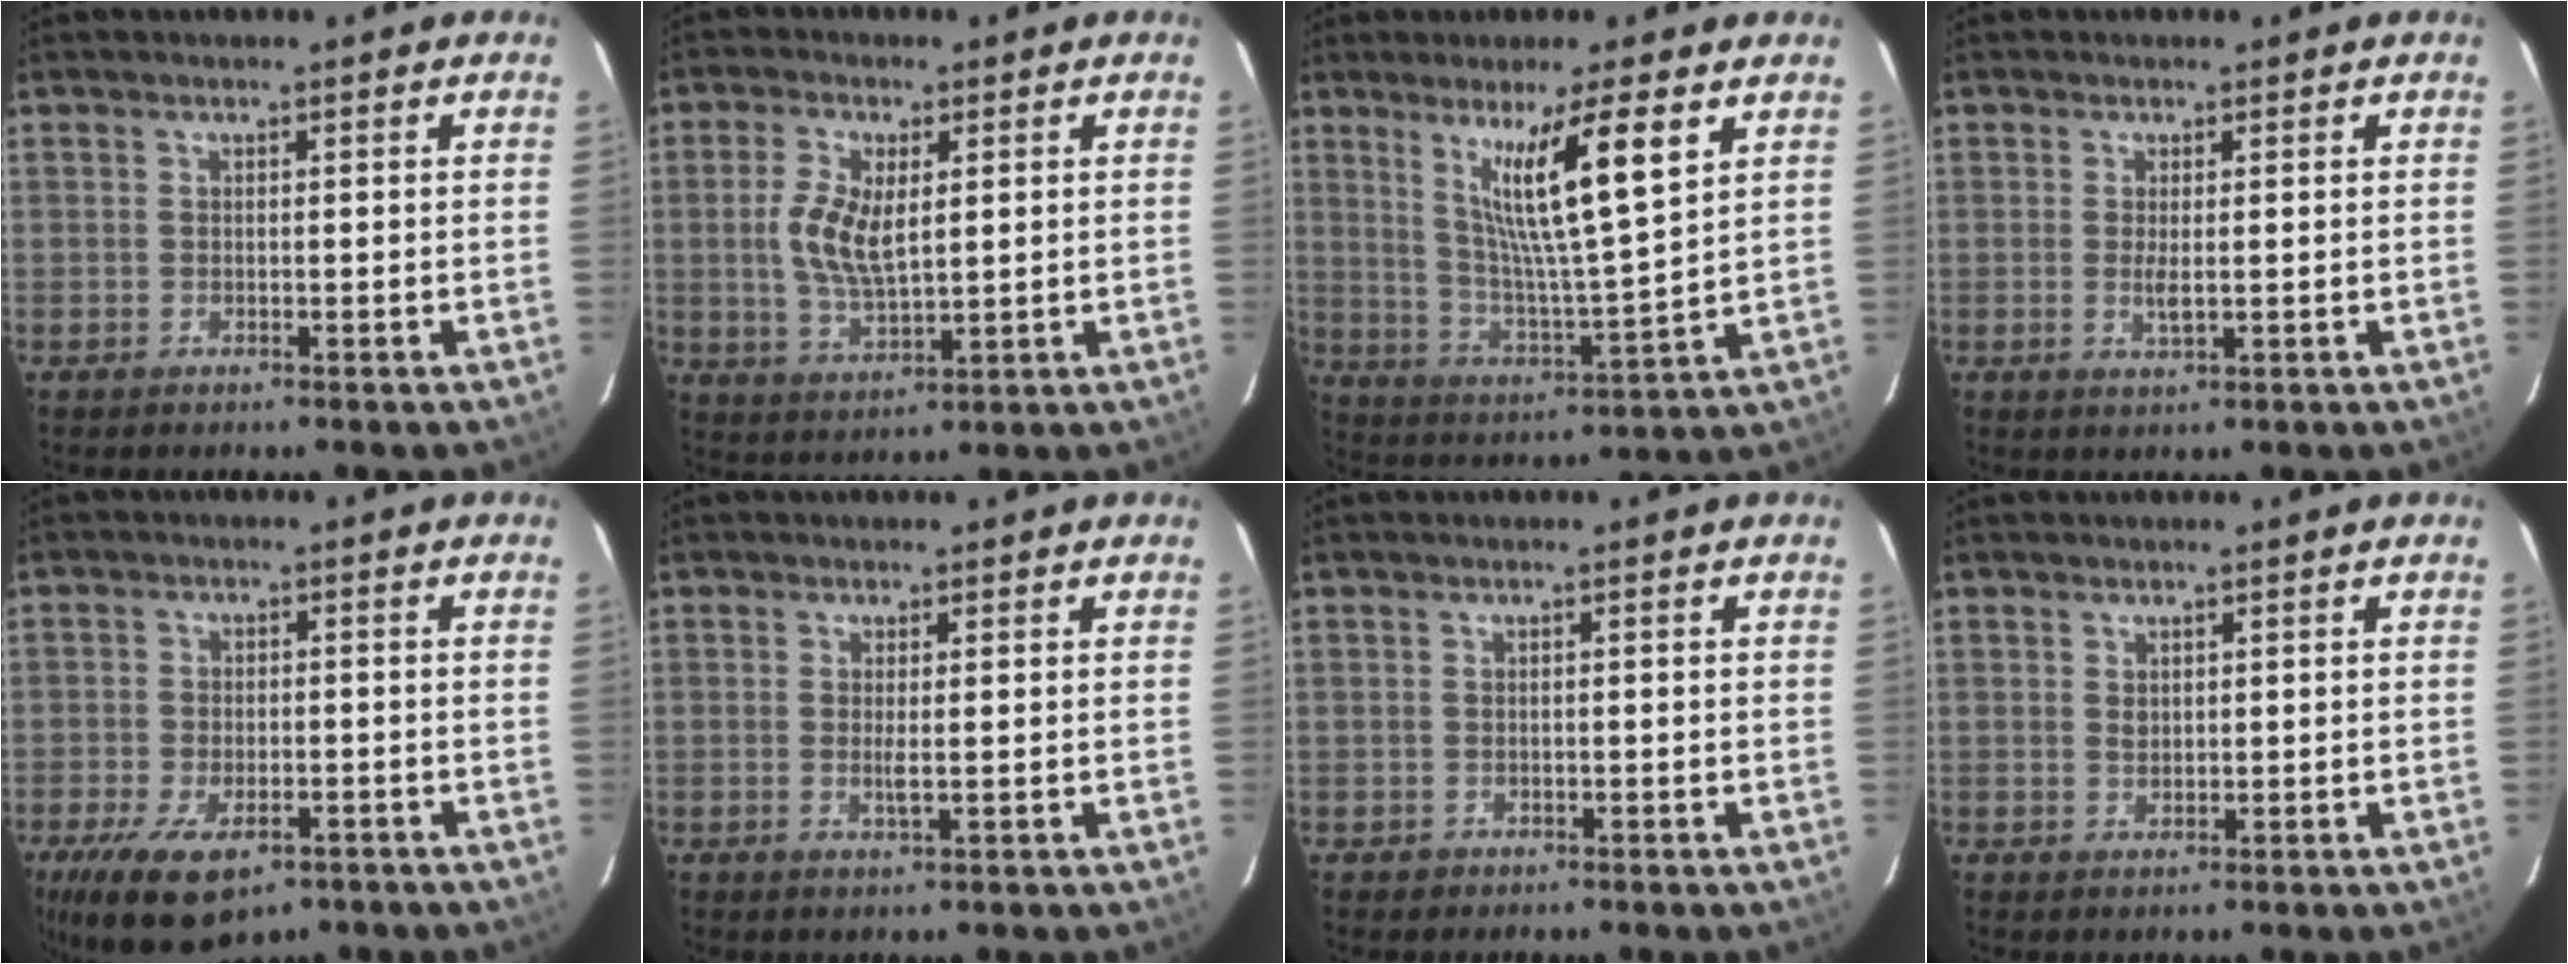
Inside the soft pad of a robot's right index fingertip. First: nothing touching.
{"total": 8.8, "force": [1.1, 4.0, 7.7], "torque": [-0.157, 0.000, 0.025]}
{"total": 14.0, "force": [7.0, -0.1, 12.2], "torque": [-0.204, -0.012, 0.130]}
{"total": 2.4, "force": [0.2, 0.3, 2.4], "torque": [-0.043, -0.006, 0.004]}
{"total": 13.3, "force": [-8.0, 6.3, 8.5], "torque": [-0.187, -0.032, -0.126]}
{"total": 2.2, "force": [0.3, -0.1, 2.2], "torque": [-0.036, -0.004, 0.003]}
{"total": 1.2, "force": [-0.5, 1.1, 0.1], "torque": [-0.001, 0.003, -0.004]}
{"total": 1.2, "force": [0.6, 0.9, 0.5], "torque": [-0.007, 0.004, 0.011]}